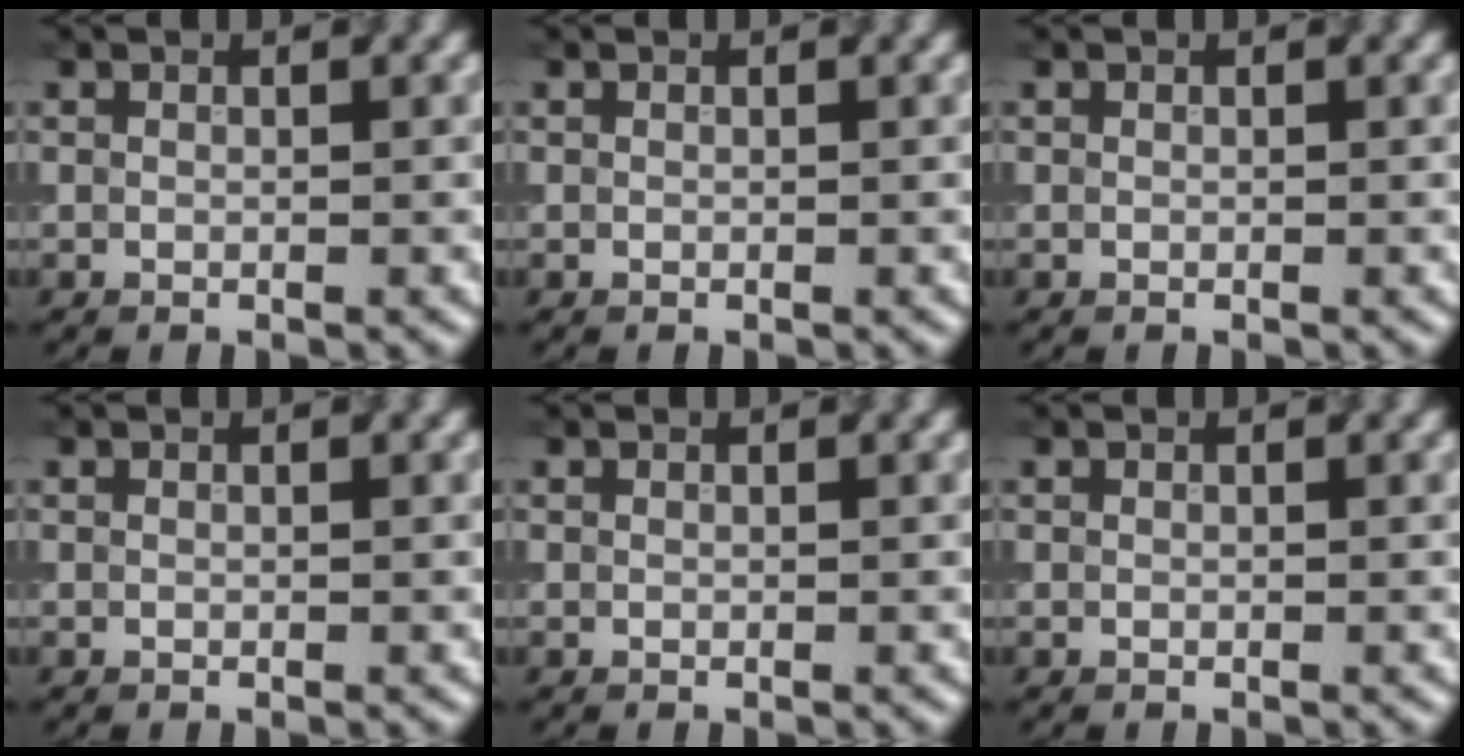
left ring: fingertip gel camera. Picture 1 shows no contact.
{"total": 0.0}
{"total": 0.0}
{"total": 0.0}
{"total": 0.0}
{"total": 0.0}